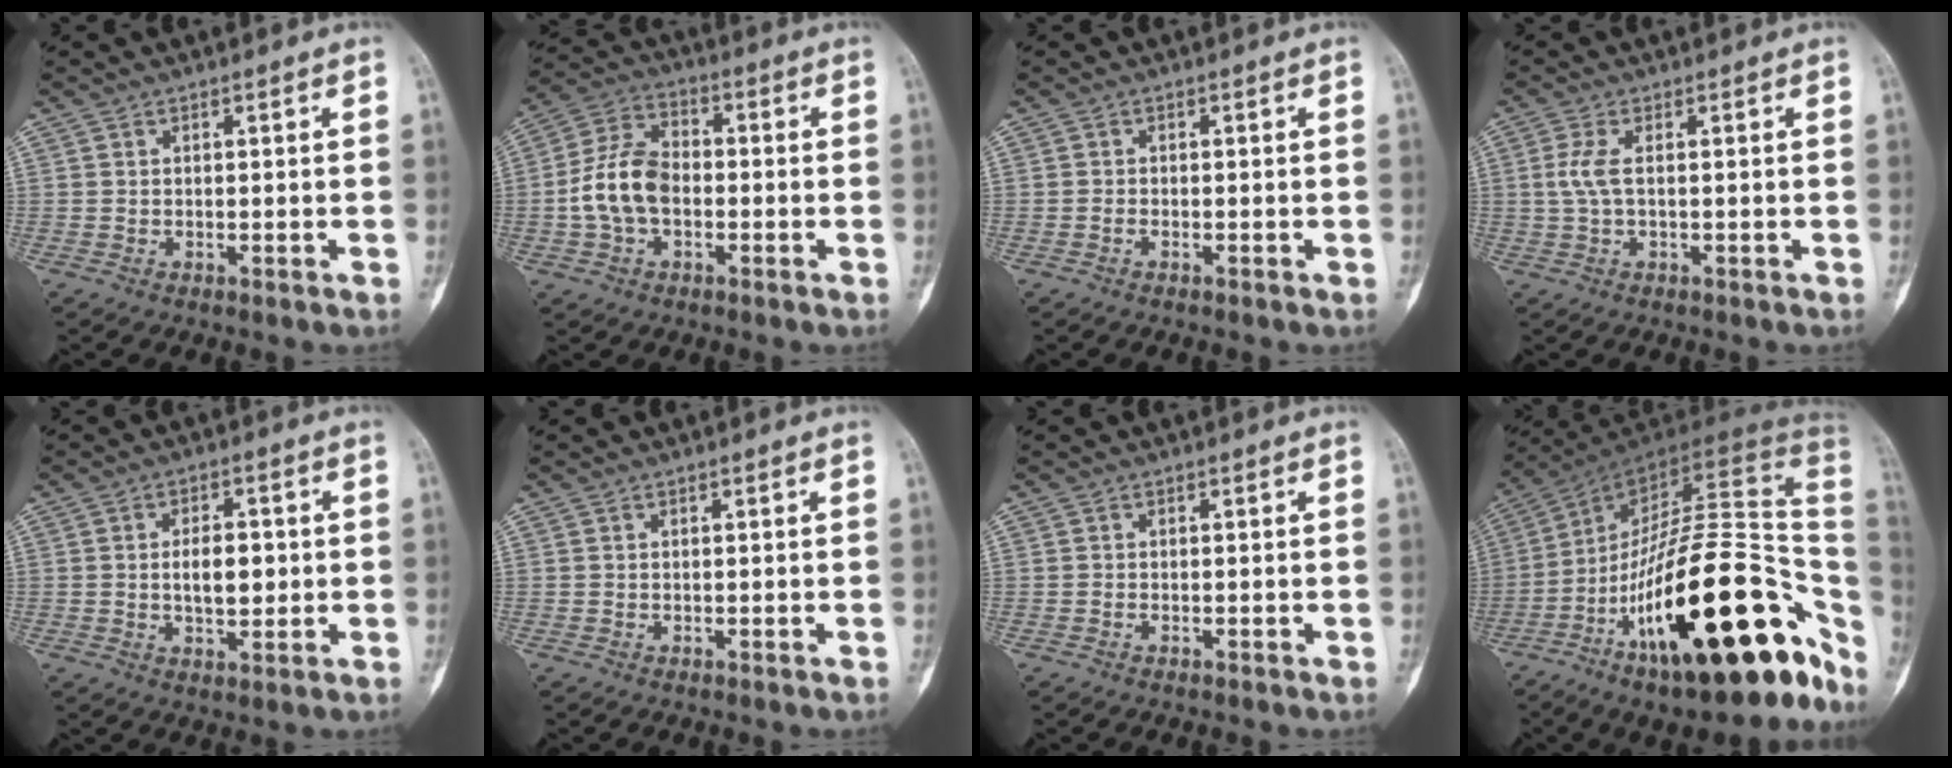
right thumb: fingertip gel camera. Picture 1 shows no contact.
{"total": 10.7, "force": [-1.6, 7.0, 7.9], "torque": [-0.150, 0.031, -0.039]}
{"total": 0.6, "force": [-0.4, 0.3, 0.3], "torque": [-0.003, 0.002, -0.009]}
{"total": 3.4, "force": [0.2, 1.2, 3.2], "torque": [-0.092, 0.004, 0.004]}
{"total": 6.5, "force": [0.1, 3.6, 5.4], "torque": [-0.067, 0.001, 0.003]}
{"total": 0.0}
{"total": 0.0}
{"total": 36.4, "force": [-11.4, 13.6, 31.8], "torque": [-0.390, 0.058, -0.179]}